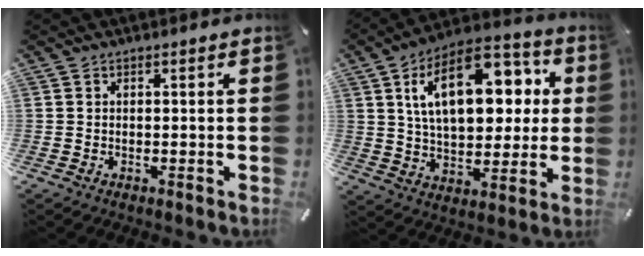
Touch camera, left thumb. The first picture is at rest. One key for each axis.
{"total": 21.1, "fx": 6.9, "fy": 12.0, "fz": 16.0, "tx": -0.269, "ty": -0.004, "tz": 0.111}